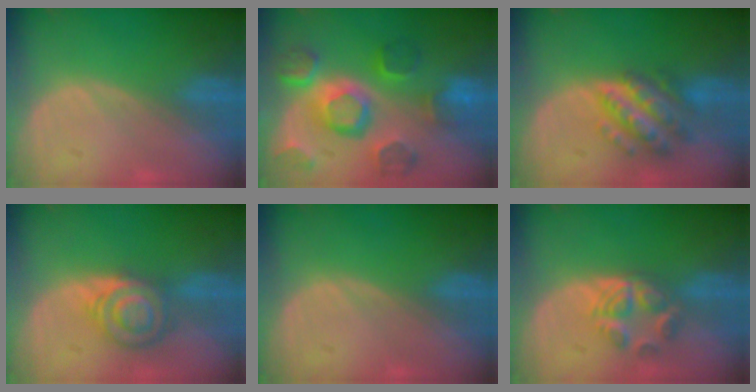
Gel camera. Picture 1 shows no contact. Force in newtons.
{"total": 12.0, "press": 10.3, "slide": 6.2}
{"total": 7.5, "press": 7.5, "slide": 0.5}
{"total": 6.0, "press": 6.0, "slide": 0.2}
{"total": 0.0}
{"total": 5.9, "press": 5.0, "slide": 3.1}